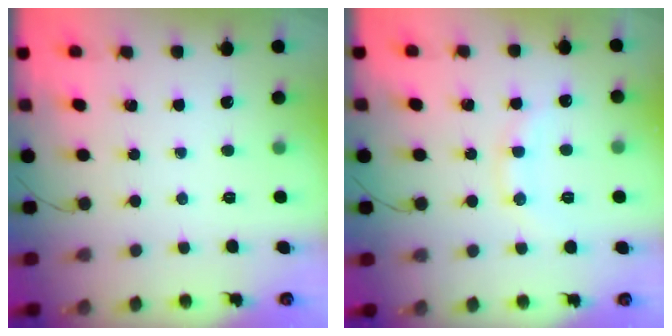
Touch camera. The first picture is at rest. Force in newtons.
{"total": 10.5, "press": 10.4, "slide": 1.0}